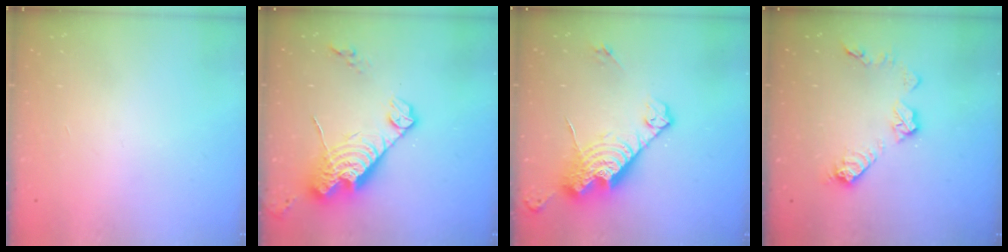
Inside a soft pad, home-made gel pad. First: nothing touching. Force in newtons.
{"total": 15.2, "press": 15.2, "slide": 1.3}
{"total": 16.6, "press": 16.5, "slide": 1.4}
{"total": 10.8, "press": 10.8, "slide": 0.6}